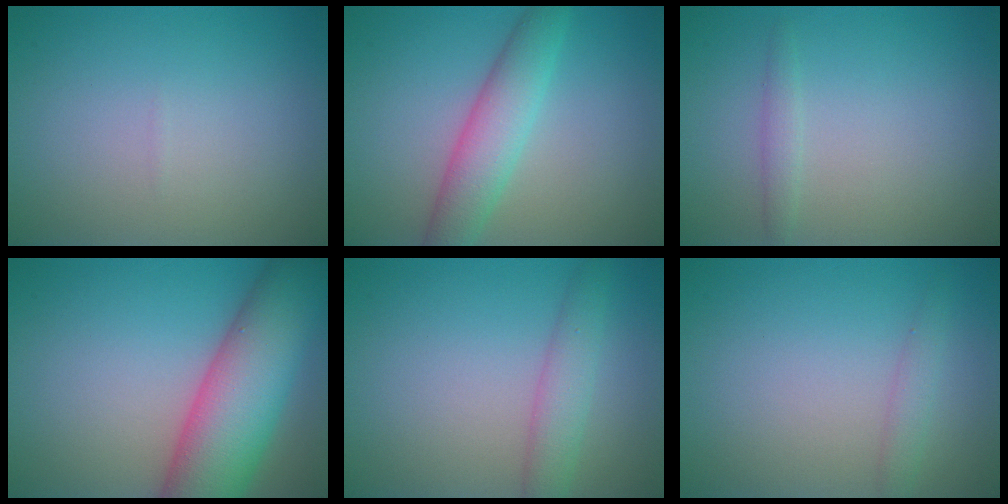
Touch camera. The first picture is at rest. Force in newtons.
{"total": 4.4, "press": 4.4, "slide": 0.2}
{"total": 1.1, "press": 1.0, "slide": 0.1}
{"total": 11.2, "press": 11.2, "slide": 0.4}
{"total": 2.8, "press": 2.8, "slide": 0.1}
{"total": 1.4, "press": 1.4, "slide": 0.1}